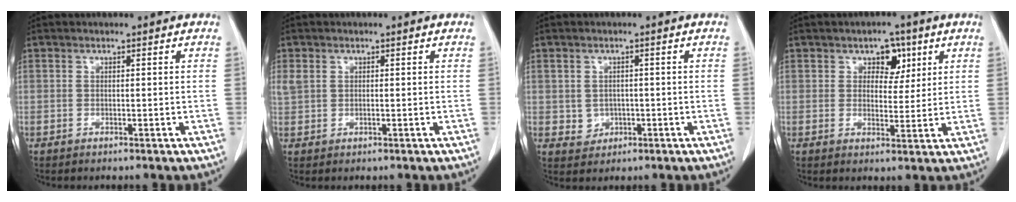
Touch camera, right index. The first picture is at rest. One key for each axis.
{"total": 2.0, "fx": 0.5, "fy": 1.4, "fz": 1.3, "tx": -0.043, "ty": 0.013, "tz": 0.015}
{"total": 2.8, "fx": -0.2, "fy": 2.8, "fz": 0.6, "tx": -0.001, "ty": 0.006, "tz": 0.008}
{"total": 4.6, "fx": 2.2, "fy": 2.9, "fz": 2.8, "tx": -0.033, "ty": 0.008, "tz": 0.032}